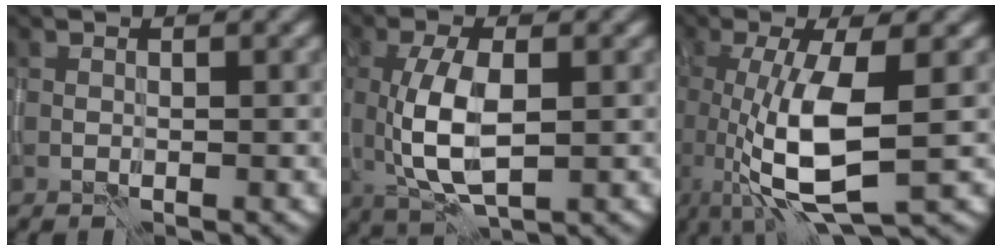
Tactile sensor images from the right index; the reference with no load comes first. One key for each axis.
{"total": 6.3, "fx": -0.2, "fy": 2.7, "fz": 5.7, "tx": -0.130, "ty": -0.004, "tz": -0.001}
{"total": 8.4, "fx": -0.9, "fy": 2.7, "fz": 7.9, "tx": -0.157, "ty": -0.016, "tz": -0.015}